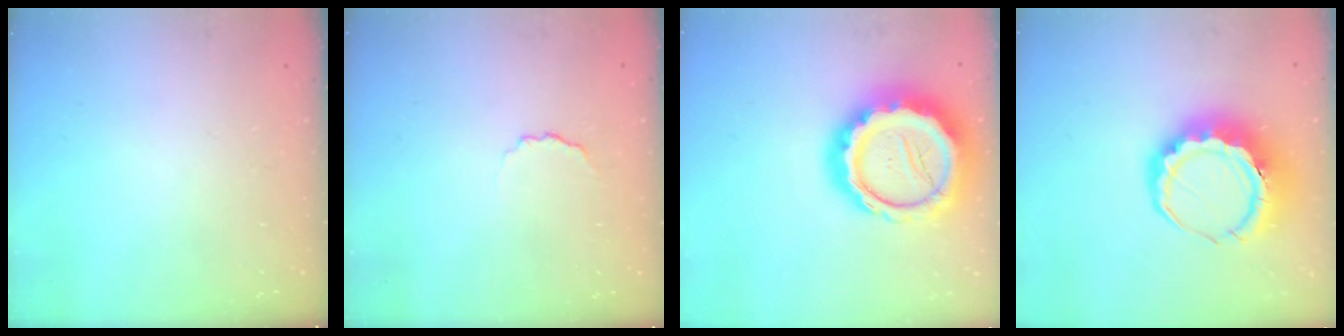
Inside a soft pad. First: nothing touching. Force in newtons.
{"total": 3.1, "press": 3.0, "slide": 0.7}
{"total": 25.8, "press": 25.4, "slide": 4.7}
{"total": 12.5, "press": 12.3, "slide": 2.2}